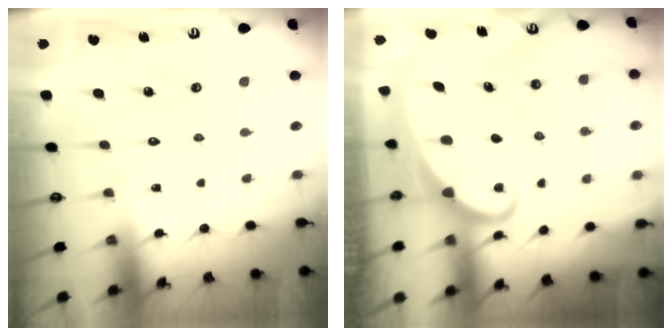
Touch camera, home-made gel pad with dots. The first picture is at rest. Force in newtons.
{"total": 1.9, "press": 1.9, "slide": 0.2}